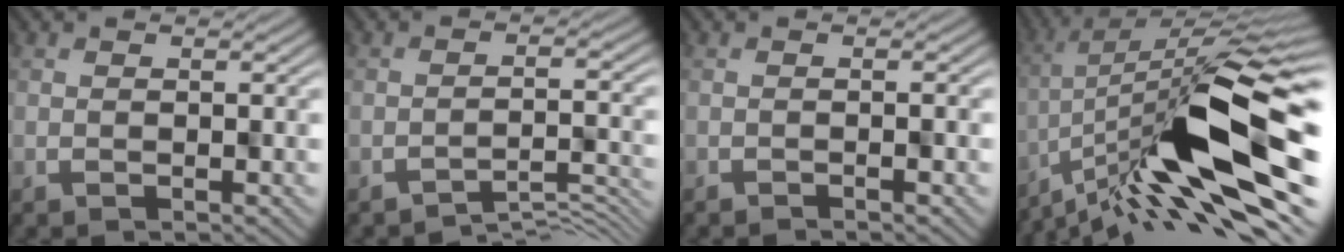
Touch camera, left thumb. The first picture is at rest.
{"total": 4.0, "force": [-3.3, 0.6, 2.1], "torque": [-0.032, 0.001, -0.048]}
{"total": 0.7, "force": [-0.6, -0.1, 0.3], "torque": [0.001, 0.003, -0.013]}
{"total": 14.8, "force": [-5.1, 3.8, 13.4], "torque": [-0.216, 0.014, -0.092]}